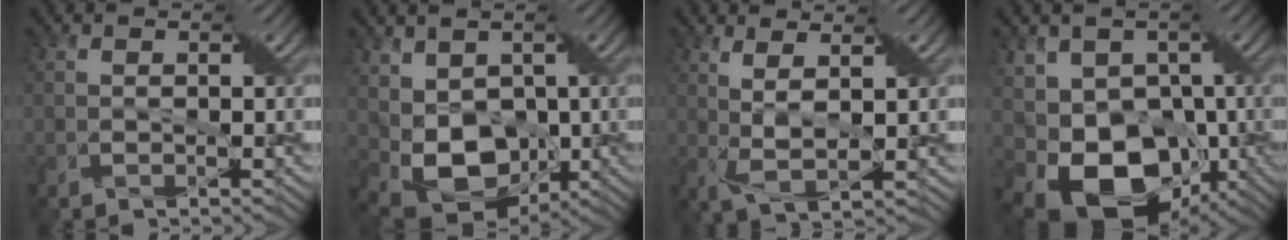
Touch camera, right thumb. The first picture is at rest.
{"total": 8.1, "force": [0.6, 6.0, 5.4], "torque": [-0.126, -0.026, 0.018]}
{"total": 3.5, "force": [1.8, -0.2, 3.0], "torque": [-0.074, -0.001, 0.038]}
{"total": 13.0, "force": [-3.7, 9.3, 8.4], "torque": [-0.160, -0.024, -0.056]}